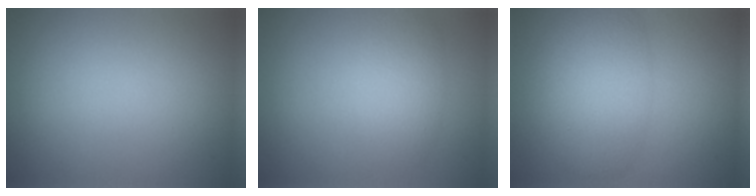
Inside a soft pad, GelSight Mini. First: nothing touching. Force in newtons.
{"total": 3.0, "press": 3.0, "slide": 0.1}
{"total": 5.3, "press": 5.3, "slide": 0.2}